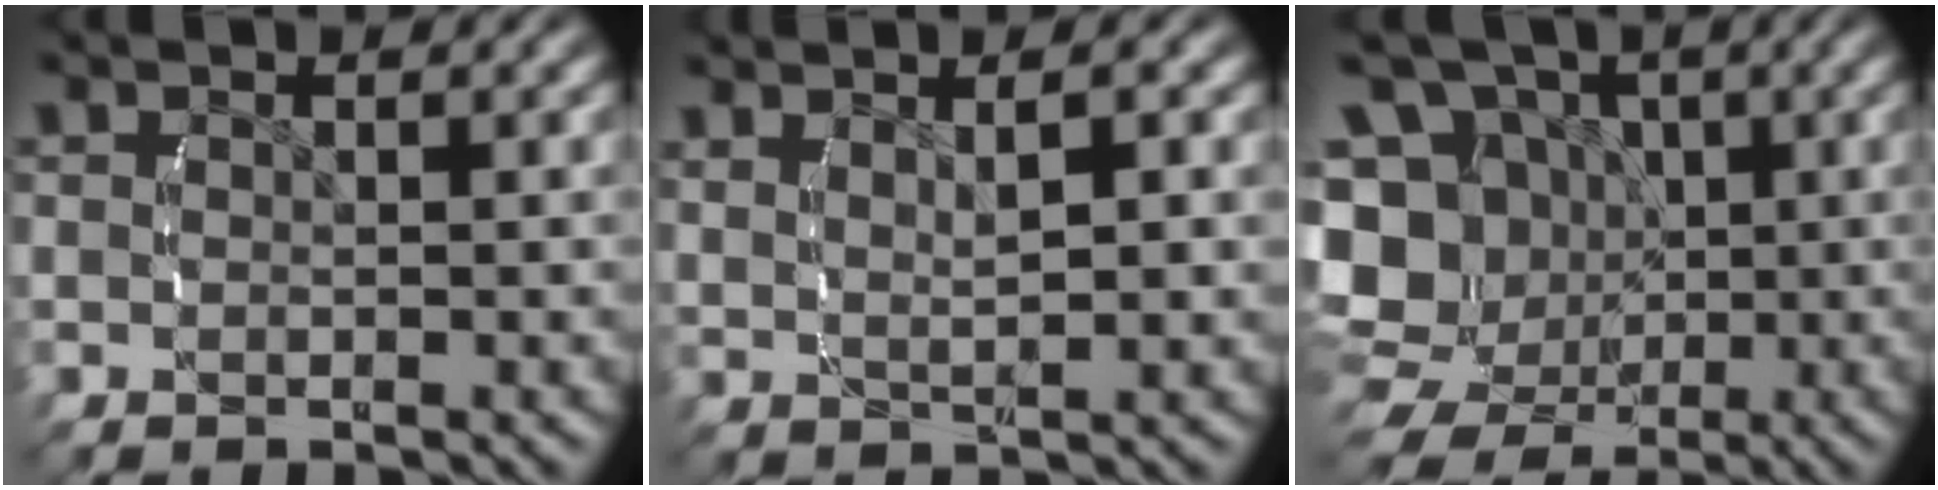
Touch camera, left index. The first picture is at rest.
{"total": 4.3, "force": [2.3, 1.3, 3.4], "torque": [-0.047, 0.012, 0.042]}
{"total": 16.2, "force": [-1.0, 14.4, 7.5], "torque": [-0.163, -0.050, -0.015]}